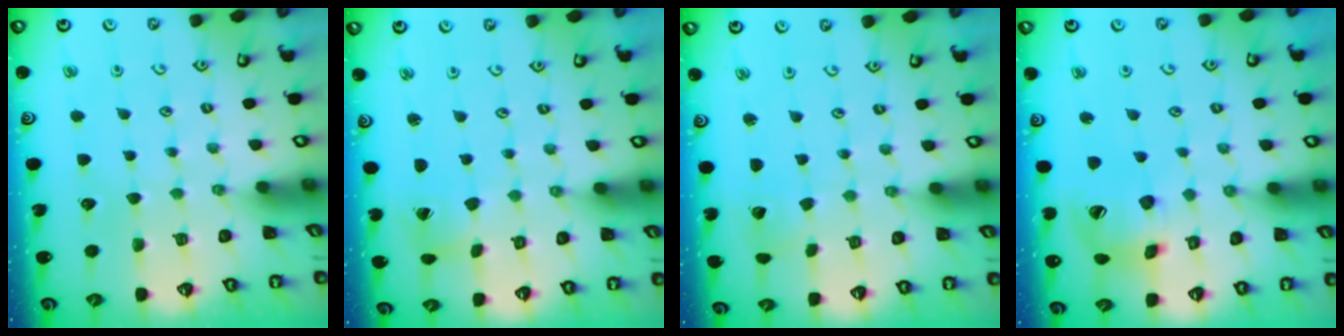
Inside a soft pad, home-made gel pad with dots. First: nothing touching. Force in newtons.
{"total": 2.2, "press": 2.2, "slide": 0.3}
{"total": 2.4, "press": 2.4, "slide": 0.2}
{"total": 14.5, "press": 14.4, "slide": 2.2}